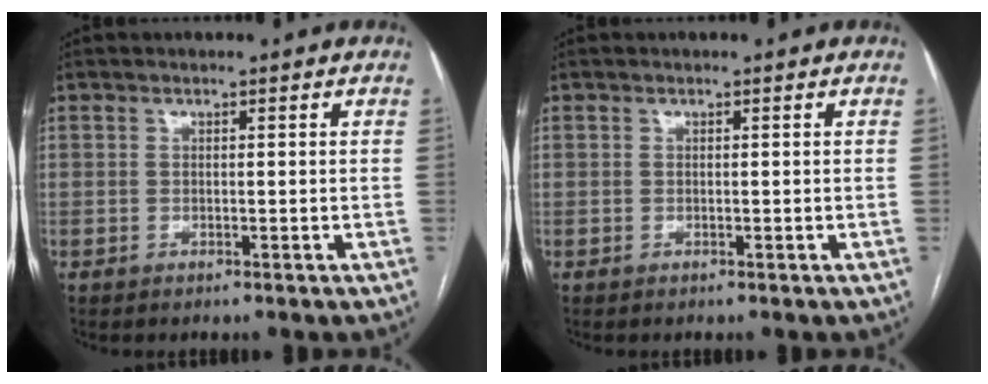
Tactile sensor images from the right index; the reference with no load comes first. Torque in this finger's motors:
{"motor_torque": [0.00, 0.00, 0.00, 0.00]}